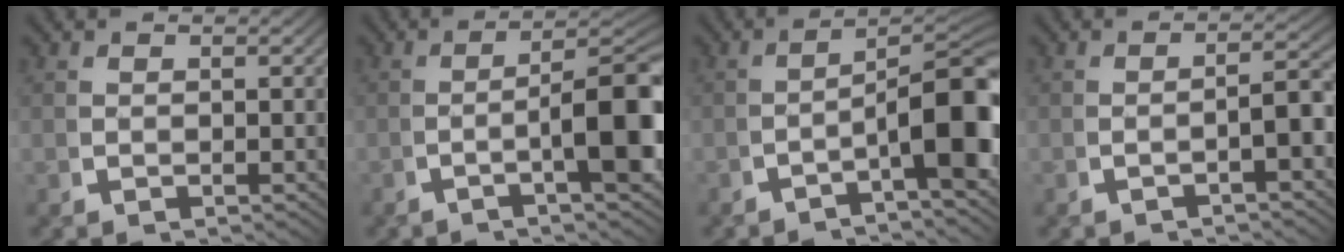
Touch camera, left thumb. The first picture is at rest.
{"total": 9.1, "force": [-1.2, 2.6, 8.6], "torque": [-0.132, -0.002, -0.024]}
{"total": 9.8, "force": [-2.1, 3.9, 8.8], "torque": [-0.129, -0.027, -0.027]}
{"total": 3.5, "force": [-1.2, 0.7, 3.3], "torque": [-0.051, 0.006, -0.019]}